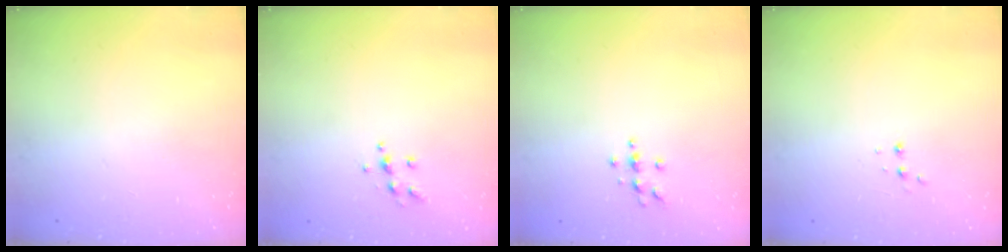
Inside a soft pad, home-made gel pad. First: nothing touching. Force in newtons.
{"total": 5.7, "press": 5.7, "slide": 0.9}
{"total": 3.8, "press": 3.7, "slide": 0.5}
{"total": 2.5, "press": 2.4, "slide": 0.8}